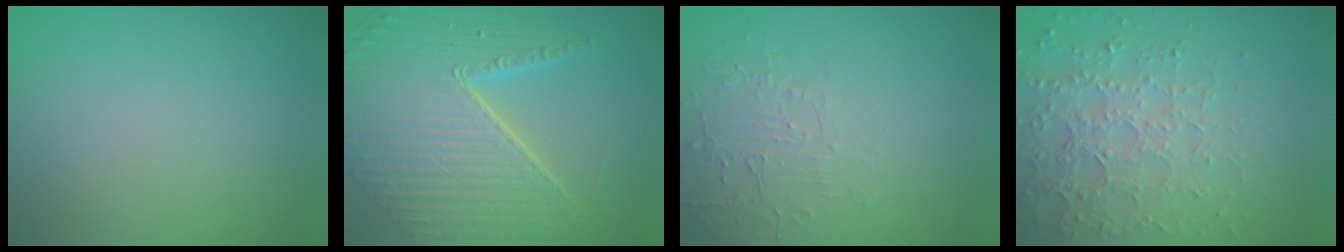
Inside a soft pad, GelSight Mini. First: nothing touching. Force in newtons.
{"total": 10.6, "press": 6.9, "slide": 8.1}
{"total": 1.8, "press": 0.7, "slide": 1.7}
{"total": 4.0, "press": 4.0, "slide": 0.3}